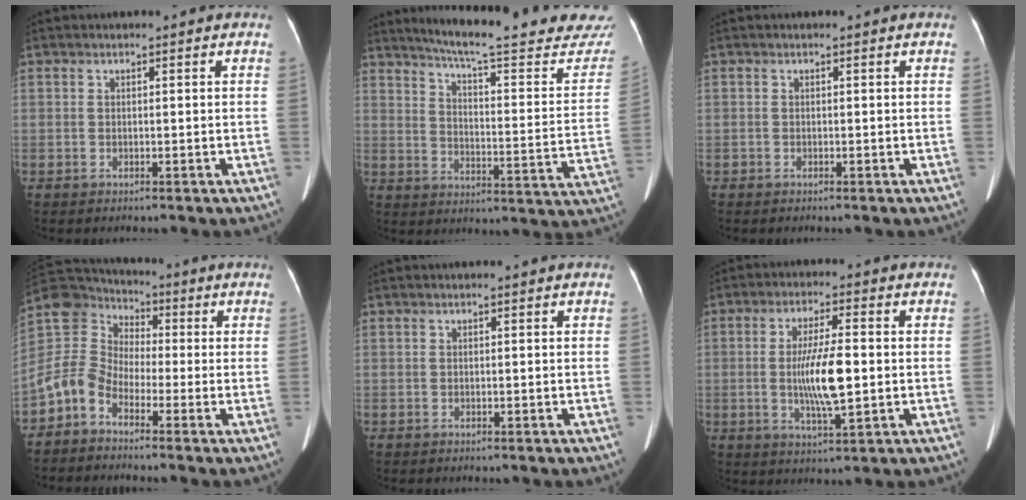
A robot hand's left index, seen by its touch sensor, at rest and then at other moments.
{"total": 25.3, "force": [23.2, 1.9, 9.8], "torque": [-0.138, -0.086, 0.283]}
{"total": 0.0}
{"total": 8.0, "force": [-3.7, 6.4, 3.1], "torque": [-0.089, 0.040, -0.082]}
{"total": 0.0}
{"total": 8.6, "force": [-0.6, 1.3, 8.5], "torque": [-0.161, -0.007, -0.009]}